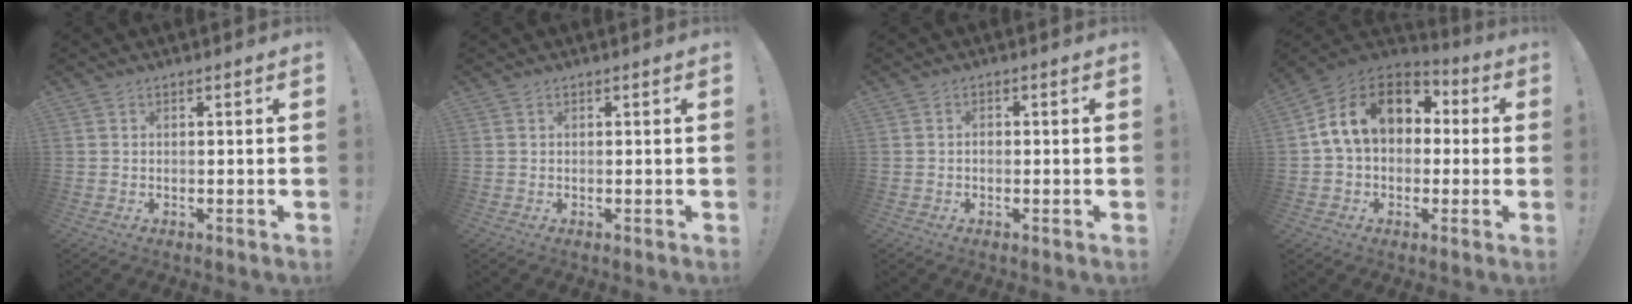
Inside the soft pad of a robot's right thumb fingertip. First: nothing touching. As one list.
[{"total": 0.0}, {"total": 1.1, "force": [-0.4, 0.7, 0.7], "torque": [-0.014, 0.005, -0.007]}, {"total": 16.8, "force": [4.2, 11.7, 11.3], "torque": [-0.185, 0.010, 0.077]}]